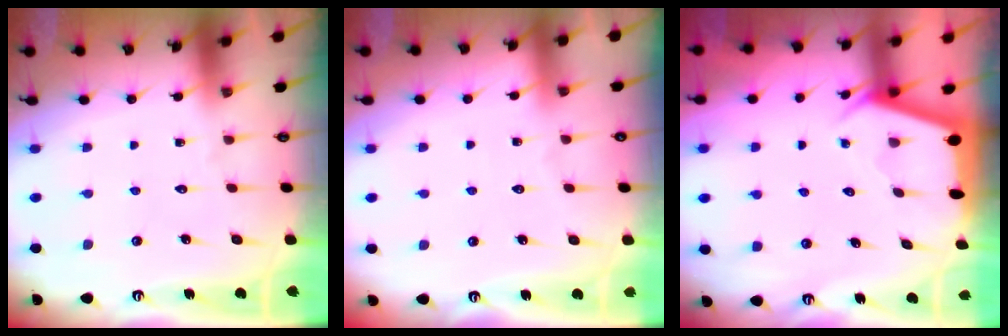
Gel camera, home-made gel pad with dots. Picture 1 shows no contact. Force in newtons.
{"total": 3.3, "press": 3.3, "slide": 0.4}
{"total": 2.2, "press": 2.2, "slide": 0.3}